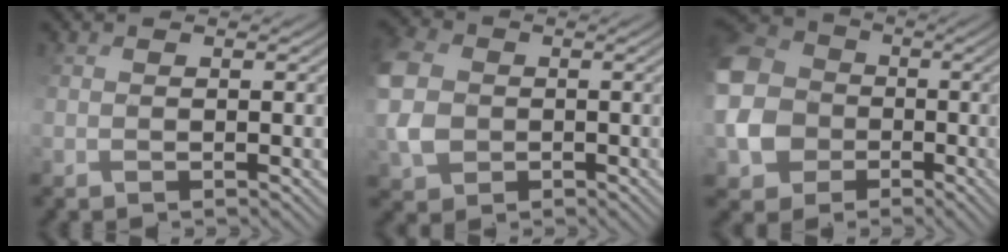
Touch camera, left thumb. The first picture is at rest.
{"total": 5.9, "force": [0.2, 5.1, 3.0], "torque": [-0.098, 0.007, -0.007]}
{"total": 11.1, "force": [-1.6, 9.9, 4.6], "torque": [-0.170, -0.018, -0.041]}